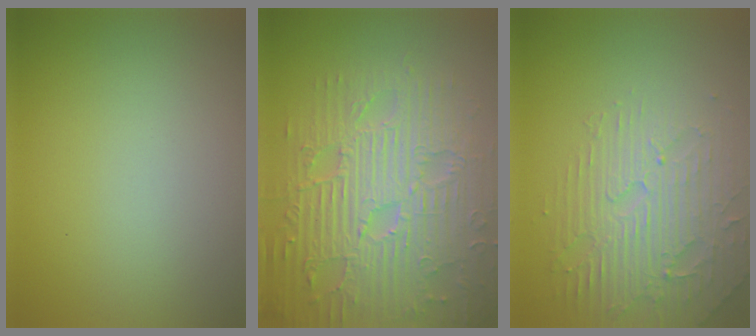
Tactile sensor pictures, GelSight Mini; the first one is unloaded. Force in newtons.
{"total": 9.3, "press": 6.8, "slide": 6.3}
{"total": 4.2, "press": 4.1, "slide": 0.7}